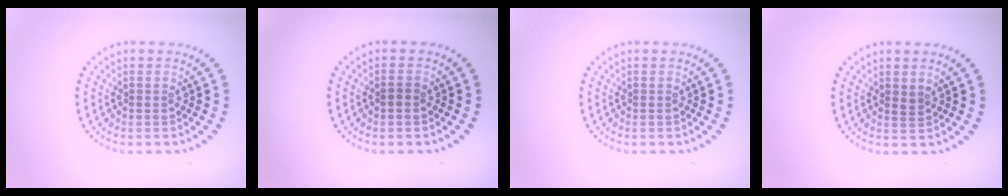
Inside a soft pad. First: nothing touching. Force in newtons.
{"total": 0.8, "press": 0.7, "slide": 0.2}
{"total": 0.0}
{"total": 0.8, "press": 0.7, "slide": 0.4}